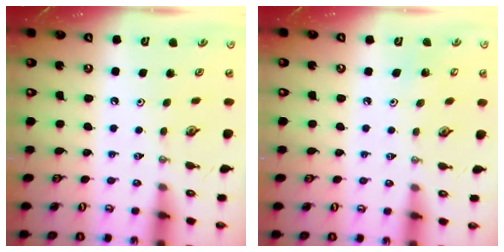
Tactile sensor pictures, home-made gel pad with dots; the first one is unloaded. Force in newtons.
{"total": 2.9, "press": 2.9, "slide": 0.3}